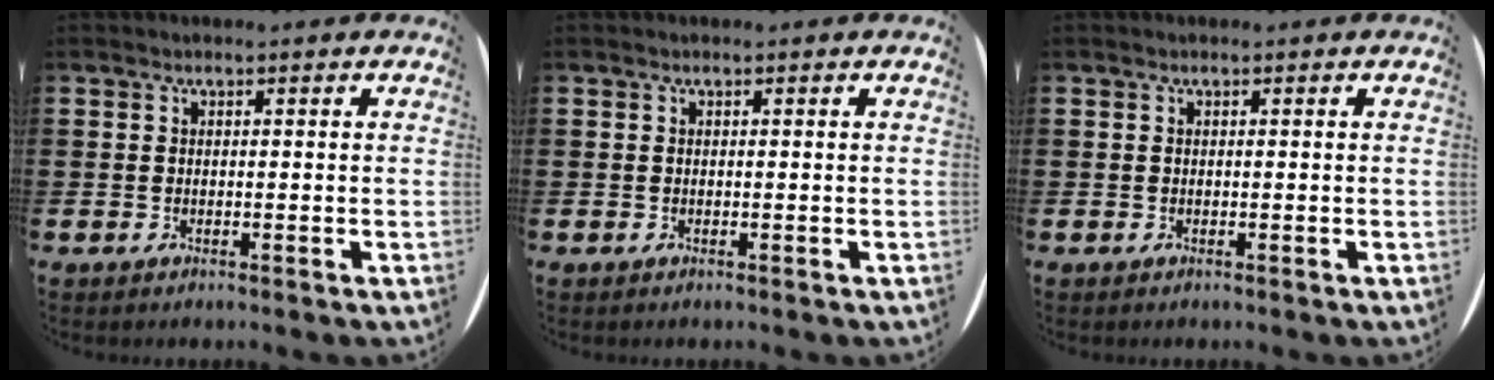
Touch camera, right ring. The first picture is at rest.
{"total": 0.0}
{"total": 0.0}